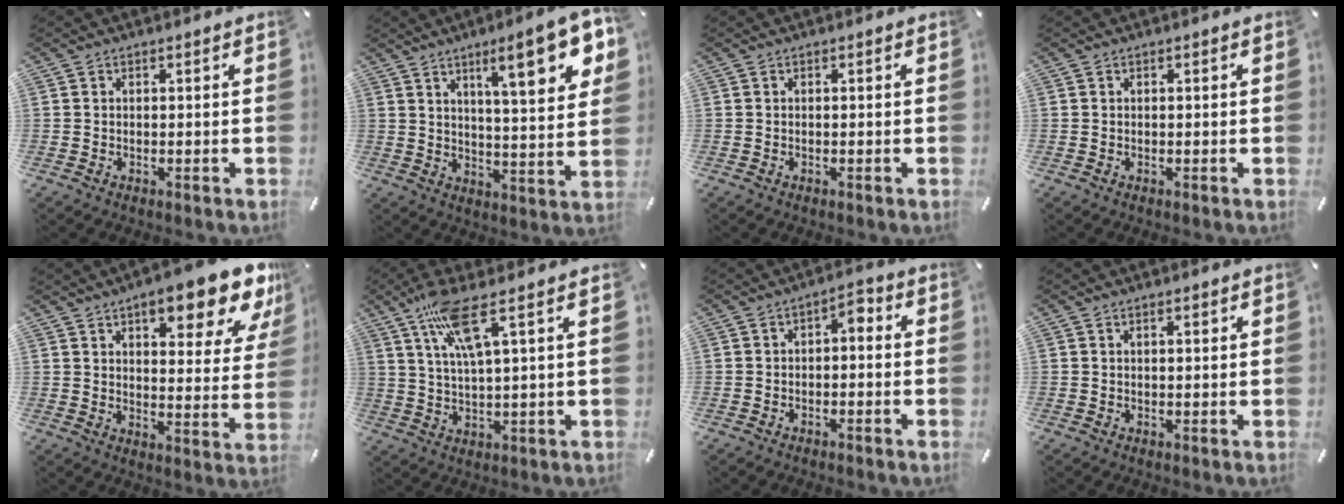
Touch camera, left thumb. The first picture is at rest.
{"total": 15.2, "force": [8.1, 3.7, 12.3], "torque": [-0.175, -0.036, 0.121]}
{"total": 0.0}
{"total": 0.0}
{"total": 15.4, "force": [10.4, 5.2, 10.1], "torque": [-0.131, -0.065, 0.170]}
{"total": 10.2, "force": [5.2, 1.5, 8.6], "torque": [-0.170, -0.003, 0.091]}
{"total": 3.3, "force": [-1.8, 1.8, 2.2], "torque": [-0.041, 0.022, -0.038]}
{"total": 0.9, "force": [0.4, 0.2, 0.8], "torque": [-0.014, 0.001, 0.007]}